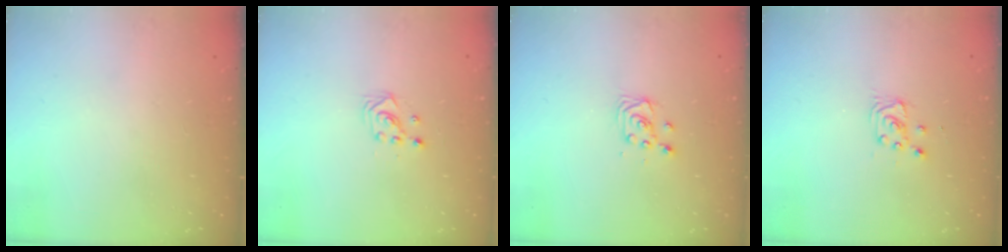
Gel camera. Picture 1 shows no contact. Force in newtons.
{"total": 2.2, "press": 2.2, "slide": 0.2}
{"total": 3.5, "press": 3.5, "slide": 0.4}
{"total": 2.9, "press": 2.9, "slide": 0.4}